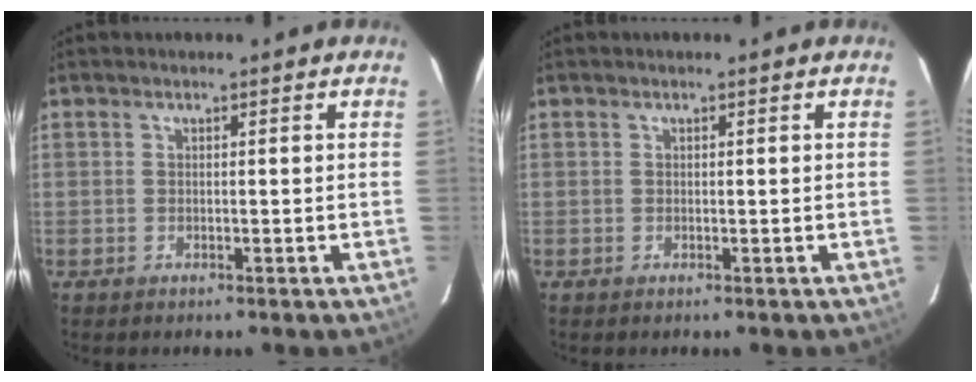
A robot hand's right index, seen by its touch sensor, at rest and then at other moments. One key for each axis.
{"total": 0.0}